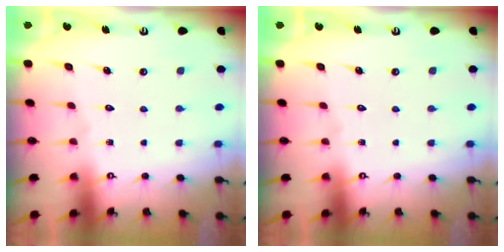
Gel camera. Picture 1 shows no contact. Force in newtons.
{"total": 0.0}